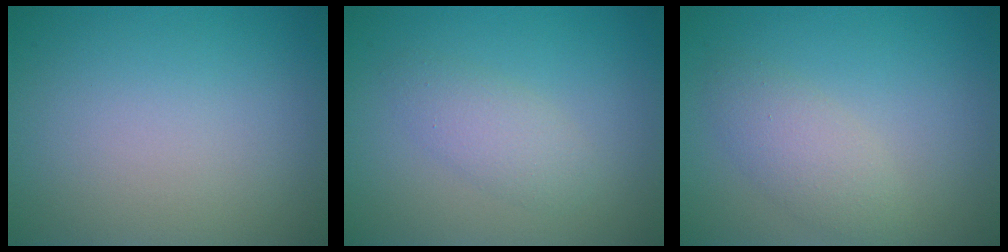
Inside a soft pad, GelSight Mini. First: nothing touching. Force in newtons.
{"total": 2.2, "press": 2.2, "slide": 0.1}
{"total": 2.6, "press": 2.6, "slide": 0.2}